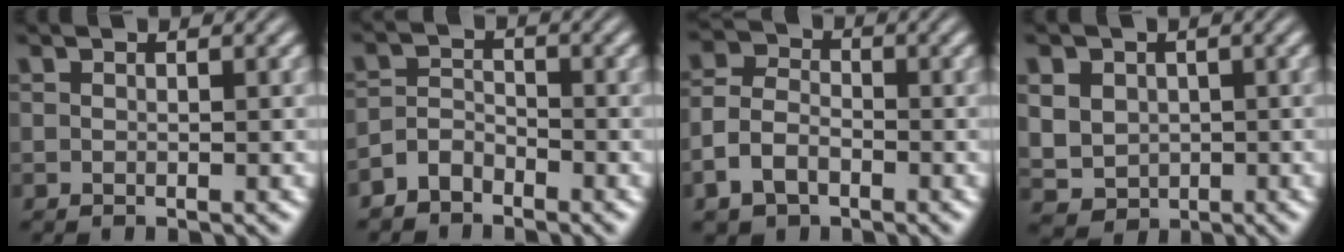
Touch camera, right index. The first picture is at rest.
{"total": 3.0, "force": [-2.4, 1.5, 0.8], "torque": [-0.001, -0.012, -0.038]}
{"total": 3.9, "force": [-1.7, 3.1, 1.8], "torque": [-0.036, -0.017, -0.024]}
{"total": 6.0, "force": [-0.7, 5.5, 2.3], "torque": [-0.059, -0.039, 0.005]}